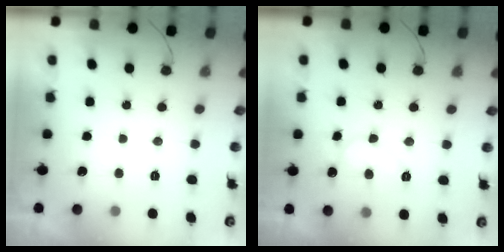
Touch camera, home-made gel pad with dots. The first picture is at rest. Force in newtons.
{"total": 8.7, "press": 8.6, "slide": 0.8}